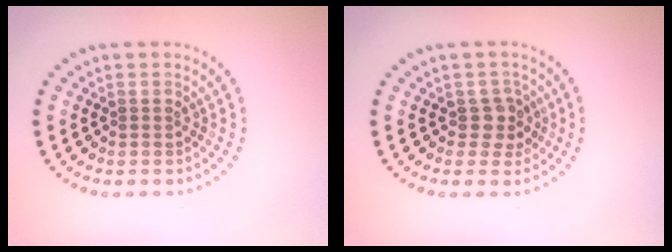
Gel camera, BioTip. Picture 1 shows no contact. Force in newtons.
{"total": 1.8, "press": 1.6, "slide": 0.9}